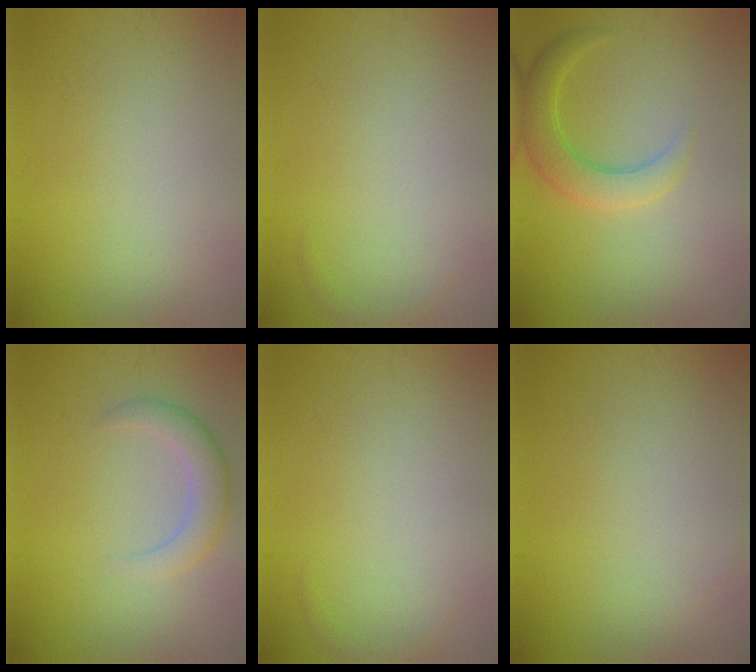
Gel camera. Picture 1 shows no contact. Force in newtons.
{"total": 0.6, "press": 0.6, "slide": 0.1}
{"total": 3.6, "press": 3.6, "slide": 0.4}
{"total": 2.9, "press": 2.9, "slide": 0.2}
{"total": 0.6, "press": 0.6, "slide": 0.1}
{"total": 0.0}